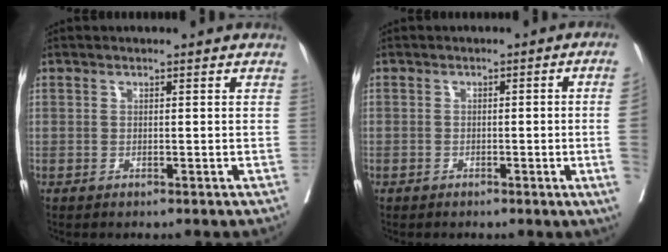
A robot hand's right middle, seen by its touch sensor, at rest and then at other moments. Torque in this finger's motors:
{"motor_torque": [0.38, -0.33, -1.05, -0.21]}